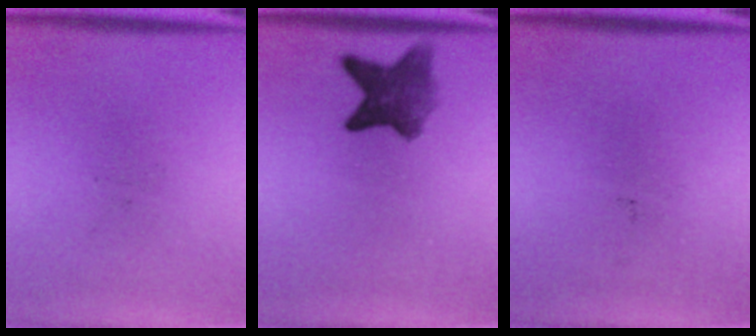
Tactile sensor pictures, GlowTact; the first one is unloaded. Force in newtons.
{"total": 6.3}
{"total": 0.0}